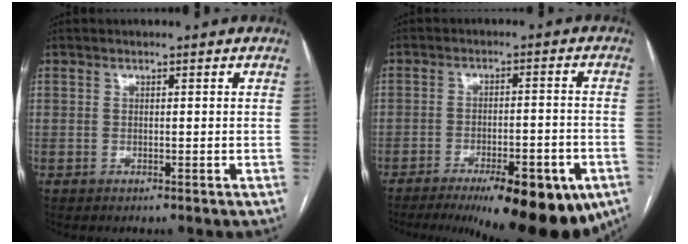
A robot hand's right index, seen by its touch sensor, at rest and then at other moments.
{"total": 16.9, "force": [-10.8, 4.7, 12.1], "torque": [-0.120, -0.002, -0.151]}